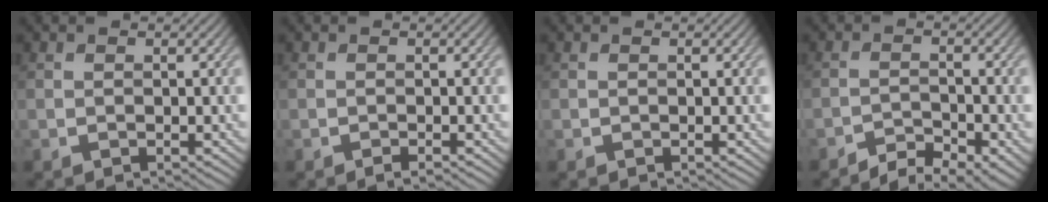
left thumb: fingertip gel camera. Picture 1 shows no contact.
{"total": 0.7, "force": [-0.5, 0.0, 0.4], "torque": [-0.007, 0.000, -0.010]}
{"total": 0.0}
{"total": 4.6, "force": [-3.7, 1.2, 2.4], "torque": [-0.038, -0.003, -0.060]}